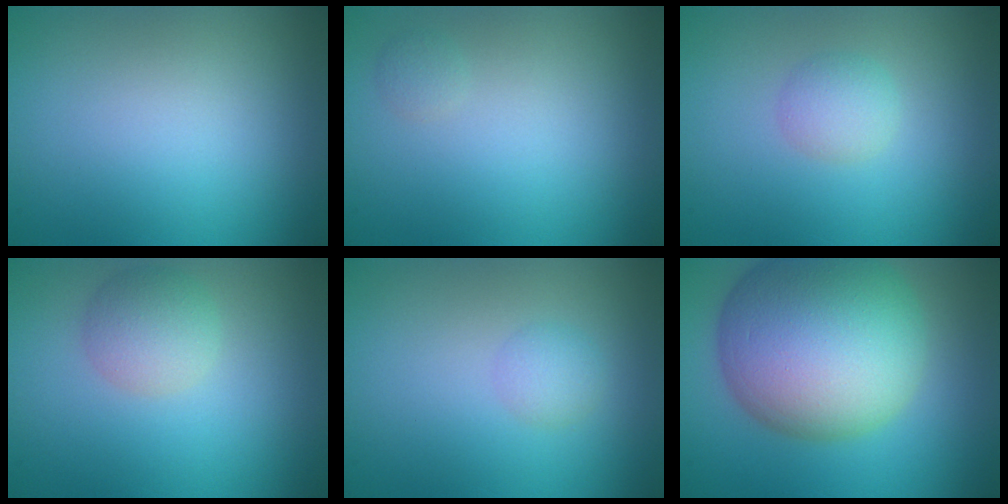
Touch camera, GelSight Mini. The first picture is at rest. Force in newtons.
{"total": 0.7, "press": 0.7, "slide": 0.0}
{"total": 1.9, "press": 1.9, "slide": 0.0}
{"total": 3.0, "press": 3.0, "slide": 0.1}
{"total": 1.4, "press": 1.4, "slide": 0.0}
{"total": 15.5, "press": 15.5, "slide": 0.3}